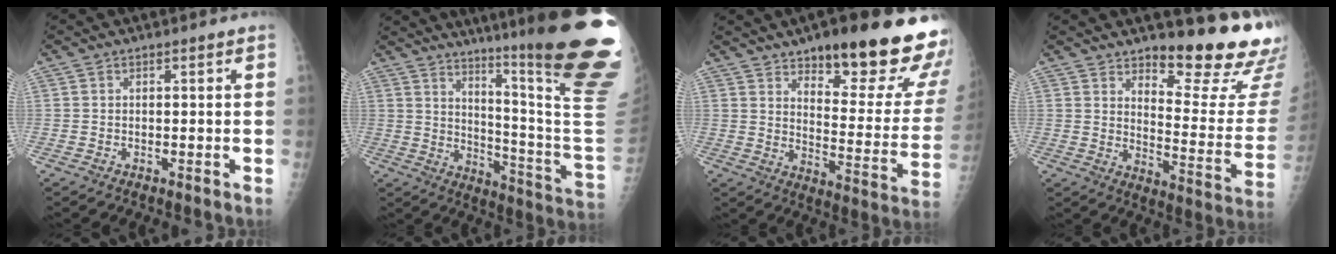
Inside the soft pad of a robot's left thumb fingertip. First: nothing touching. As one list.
[{"total": 30.0, "force": [20.3, 1.6, 22.0], "torque": [-0.239, -0.144, 0.276]}, {"total": 25.7, "force": [16.4, 7.5, 18.4], "torque": [-0.199, -0.085, 0.222]}, {"total": 18.7, "force": [14.4, 4.9, 10.9], "torque": [-0.100, -0.128, 0.192]}]